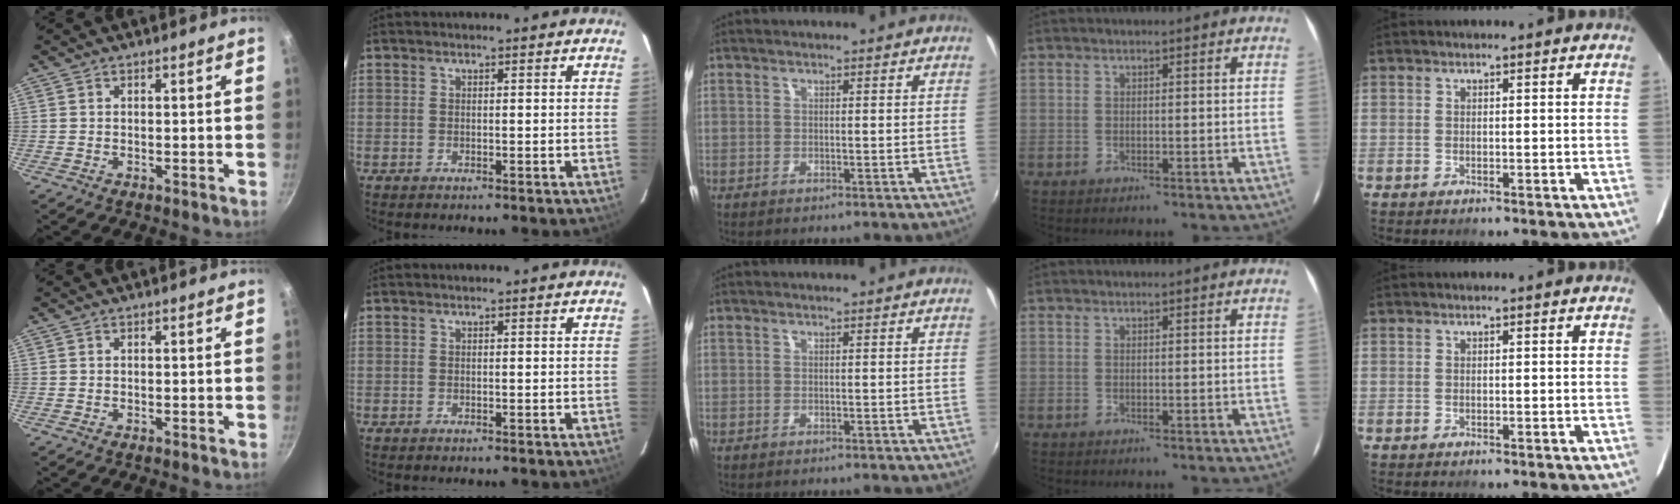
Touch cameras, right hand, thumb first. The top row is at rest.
{}